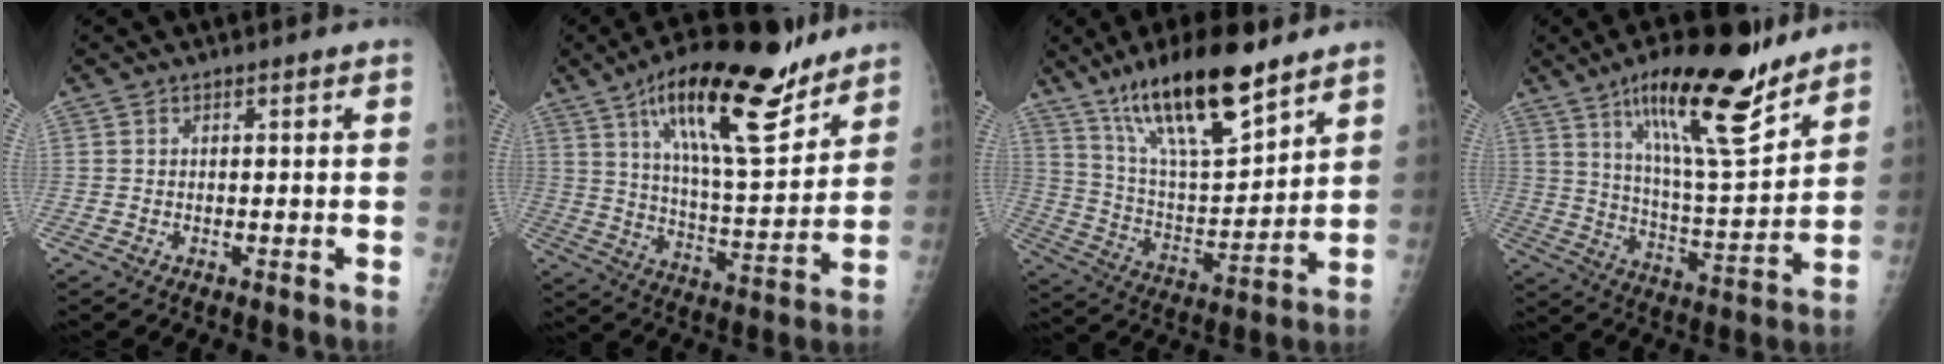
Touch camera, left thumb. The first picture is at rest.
{"total": 22.0, "force": [14.2, 6.6, 15.5], "torque": [-0.223, -0.068, 0.235]}
{"total": 20.0, "force": [13.8, 5.4, 13.4], "torque": [-0.208, -0.066, 0.251]}
{"total": 20.2, "force": [13.3, 4.7, 14.4], "torque": [-0.206, -0.075, 0.224]}